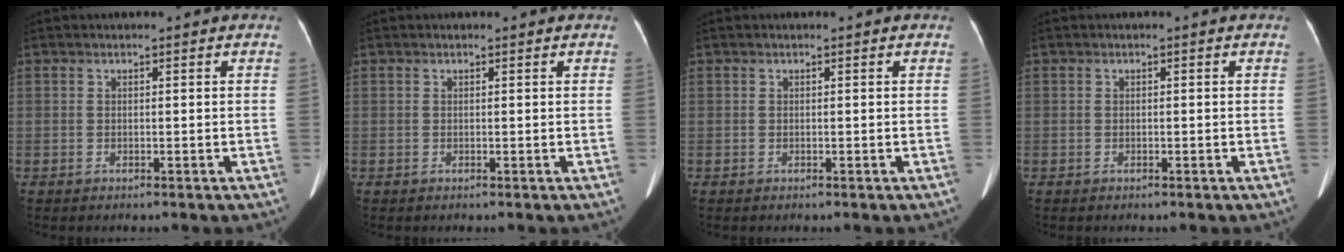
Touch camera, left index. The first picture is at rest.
{"total": 1.0, "force": [0.9, 0.2, 0.3], "torque": [-0.007, 0.010, 0.014]}
{"total": 0.6, "force": [0.5, 0.1, 0.2], "torque": [-0.004, 0.008, 0.008]}
{"total": 0.0}